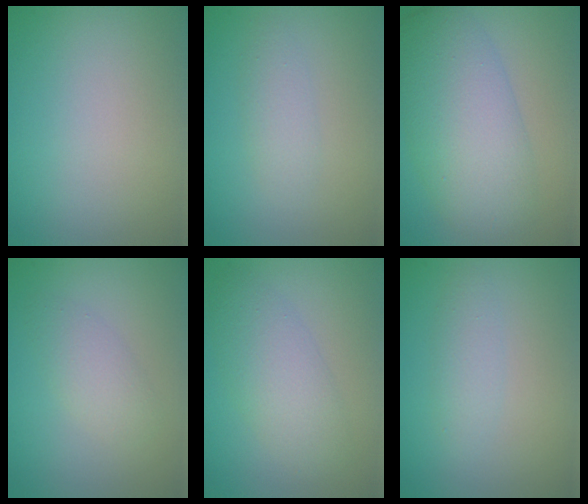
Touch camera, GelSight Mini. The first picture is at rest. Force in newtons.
{"total": 1.7, "press": 1.7, "slide": 0.0}
{"total": 7.8, "press": 7.8, "slide": 0.1}
{"total": 2.1, "press": 2.1, "slide": 0.0}
{"total": 4.0, "press": 4.0, "slide": 0.2}
{"total": 1.6, "press": 1.6, "slide": 0.1}